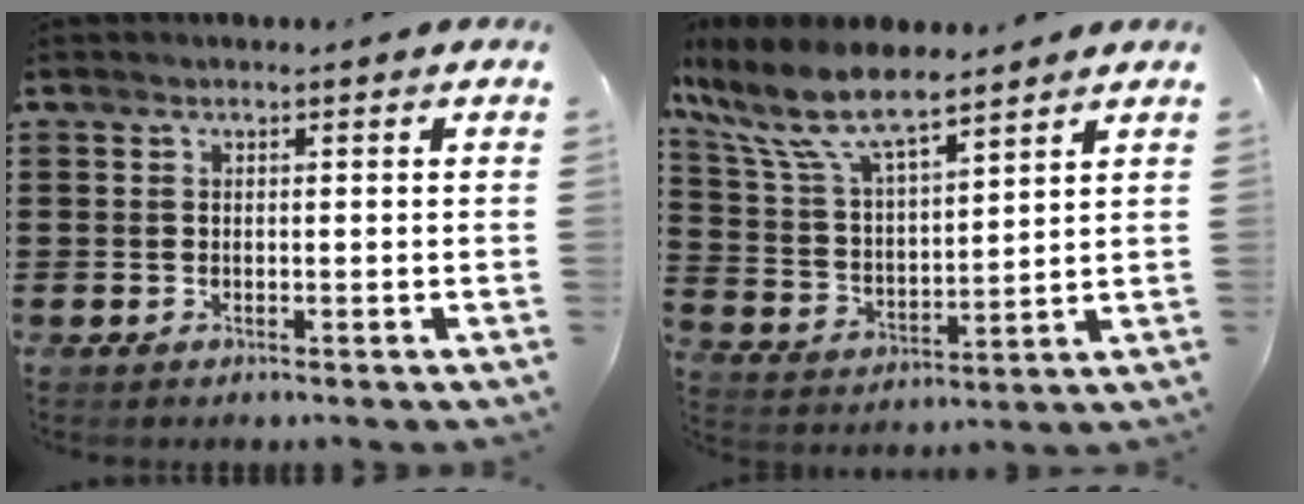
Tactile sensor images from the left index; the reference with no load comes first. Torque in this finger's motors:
{"motor_torque": [1.24, -0.90, 1.05, 0.21]}